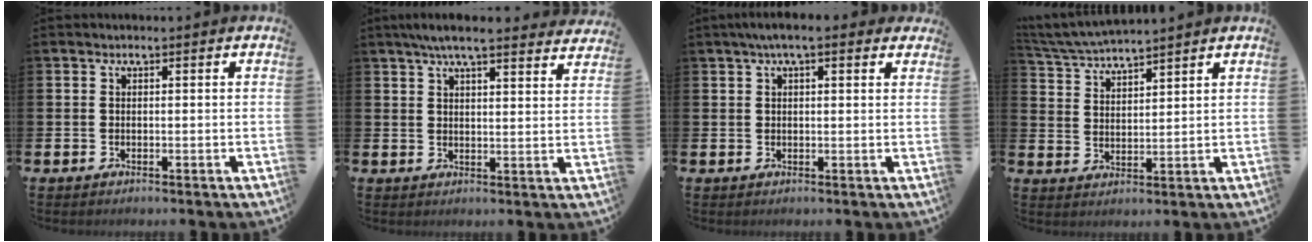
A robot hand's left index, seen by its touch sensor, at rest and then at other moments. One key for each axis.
{"total": 6.0, "fx": 5.5, "fy": 0.6, "fz": 2.3, "tx": -0.049, "ty": -0.019, "tz": 0.098}
{"total": 3.6, "fx": 2.6, "fy": 0.9, "fz": 2.3, "tx": -0.040, "ty": -0.001, "tz": 0.044}
{"total": 4.8, "fx": 4.7, "fy": 0.0, "fz": 0.5, "tx": -0.028, "ty": -0.027, "tz": 0.083}